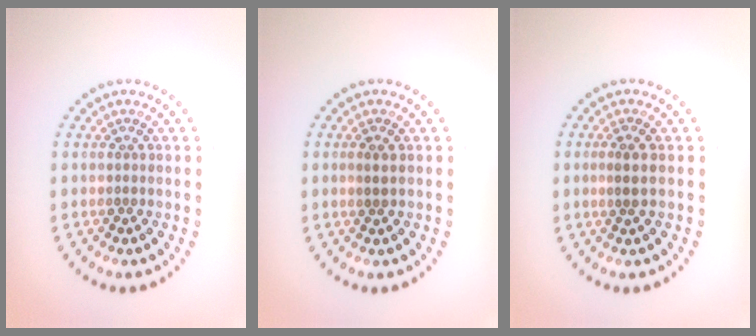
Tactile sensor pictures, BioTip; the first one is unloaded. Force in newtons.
{"total": 1.0, "press": 0.9, "slide": 0.2}
{"total": 1.5, "press": 1.3, "slide": 0.7}